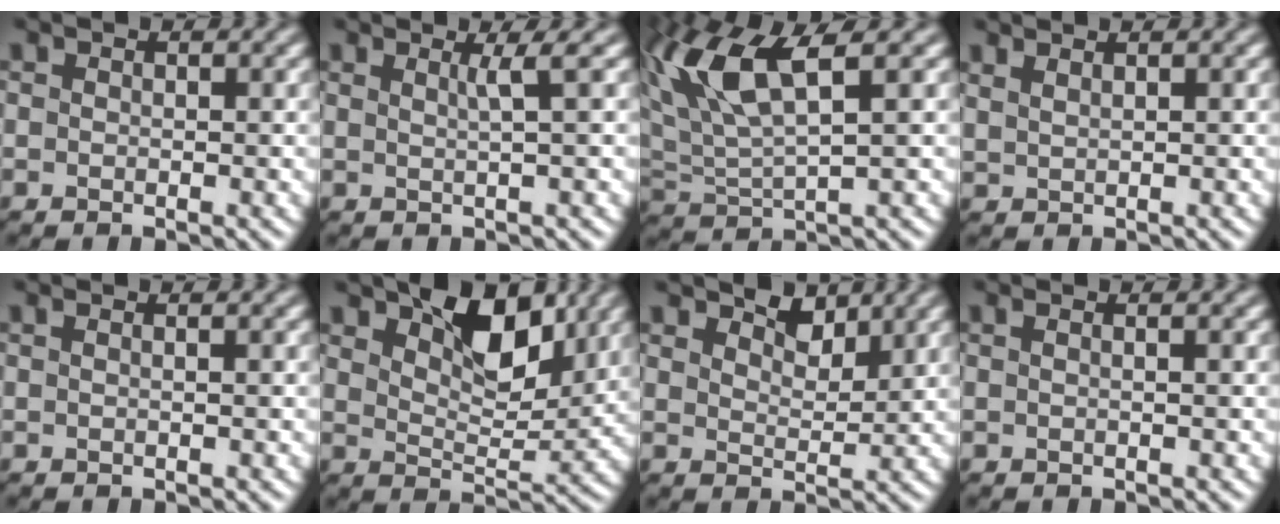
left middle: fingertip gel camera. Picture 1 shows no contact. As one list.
[{"total": 1.7, "force": [0.8, 0.2, 1.5], "torque": [-0.020, 0.010, 0.010]}, {"total": 7.3, "force": [3.8, 2.1, 5.8], "torque": [-0.131, 0.014, 0.073]}, {"total": 1.9, "force": [1.6, 0.6, 0.7], "torque": [-0.006, 0.003, 0.022]}, {"total": 0.8, "force": [0.3, 0.3, 0.7], "torque": [-0.008, -0.005, -0.003]}, {"total": 7.0, "force": [4.4, 3.1, 4.5], "torque": [-0.066, 0.004, 0.069]}, {"total": 2.9, "force": [2.5, 1.0, 1.0], "torque": [-0.014, 0.005, 0.036]}, {"total": 1.1, "force": [0.4, 0.5, 1.0], "torque": [-0.007, -0.004, -0.005]}]